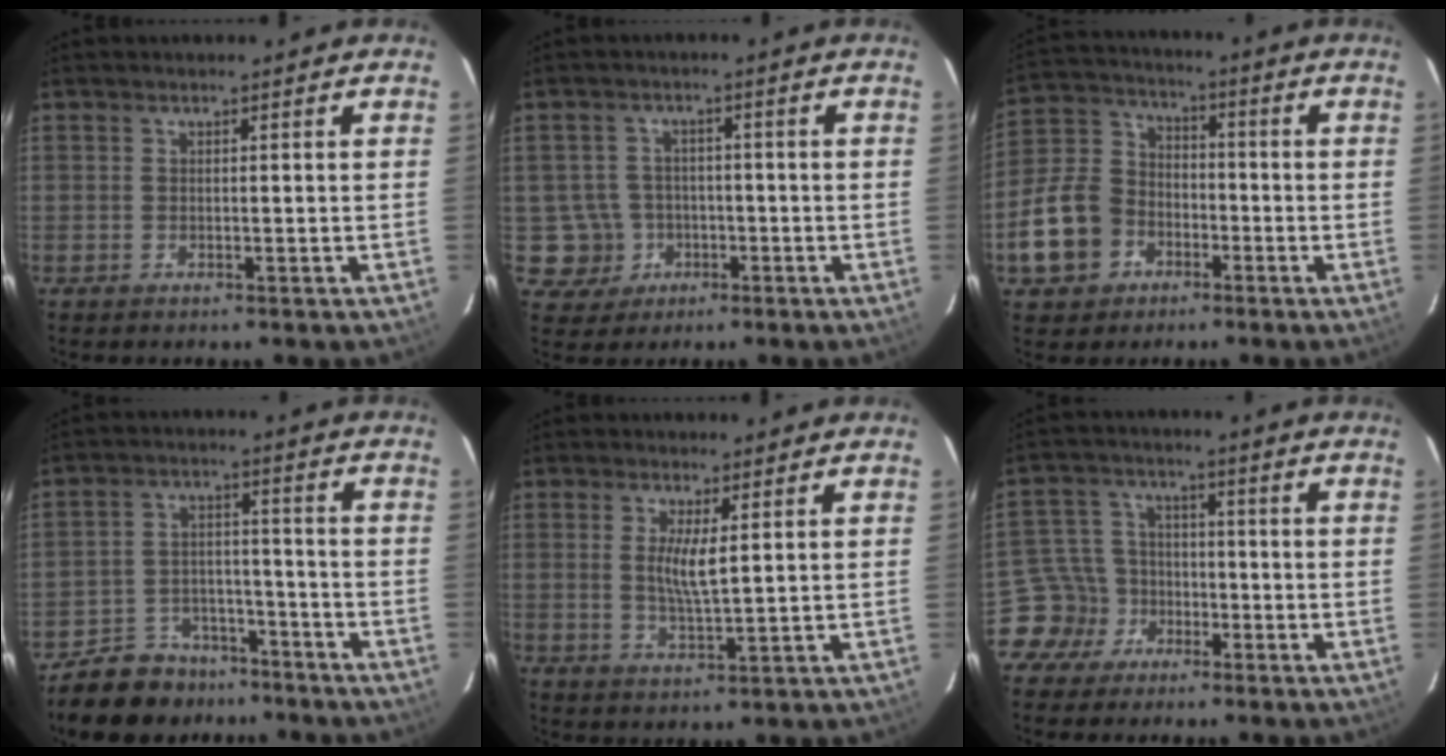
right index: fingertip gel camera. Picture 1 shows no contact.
{"total": 6.2, "force": [-1.7, 6.0, 0.5], "torque": [-0.027, 0.023, -0.018]}
{"total": 13.6, "force": [-5.5, 11.2, 5.5], "torque": [-0.153, 0.040, -0.082]}
{"total": 13.3, "force": [-10.9, 6.8, 3.5], "torque": [-0.101, 0.023, -0.155]}
{"total": 4.8, "force": [1.2, 0.9, 4.6], "torque": [-0.086, -0.007, 0.022]}
{"total": 7.4, "force": [-4.4, 6.0, 0.1], "torque": [-0.019, 0.027, -0.085]}